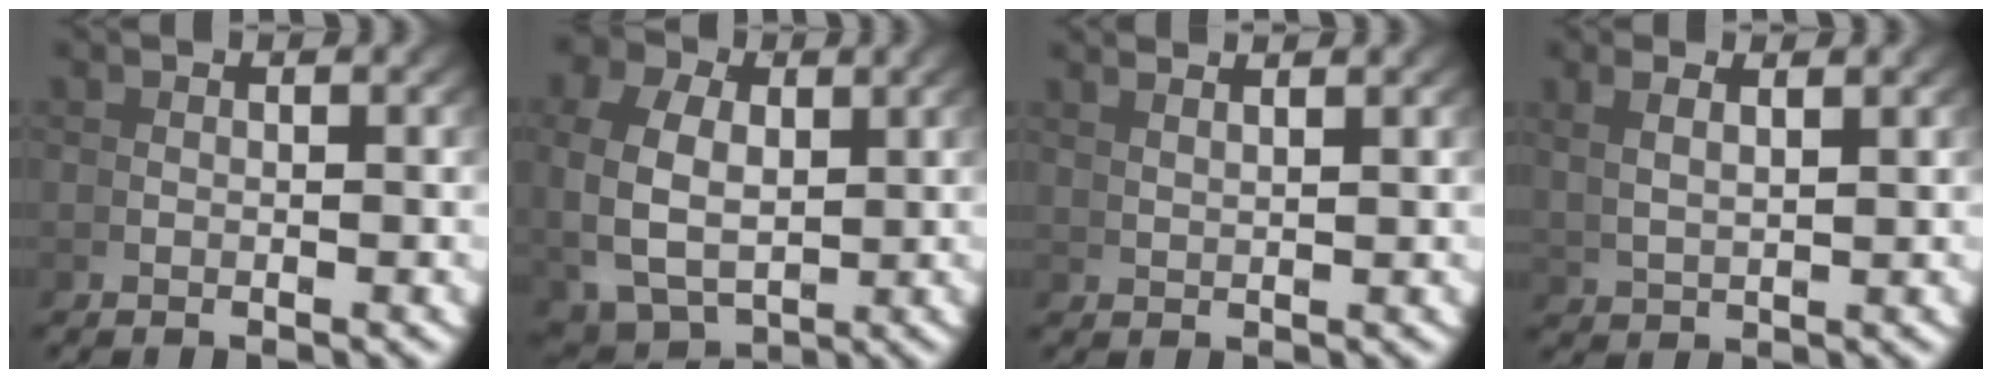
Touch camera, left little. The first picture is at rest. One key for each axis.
{"total": 8.1, "fx": 0.6, "fy": 6.4, "fz": 5.0, "tx": -0.116, "ty": -0.032, "tz": 0.025}
{"total": 2.7, "fx": 2.5, "fy": -0.9, "fz": 0.6, "tx": 0.003, "ty": 0.007, "tz": 0.050}
{"total": 2.4, "fx": 2.0, "fy": 0.0, "fz": 1.4, "tx": -0.019, "ty": 0.005, "tz": 0.047}